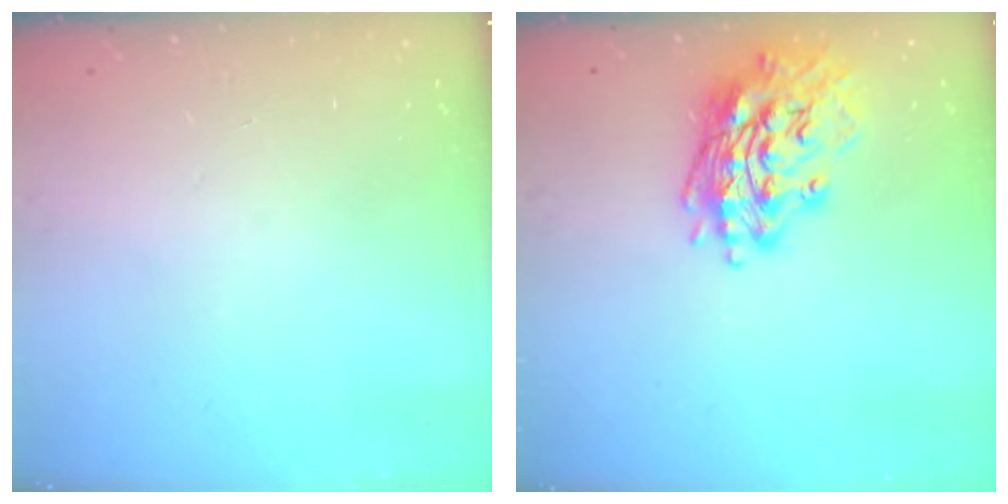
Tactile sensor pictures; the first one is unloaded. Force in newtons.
{"total": 17.1, "press": 16.9, "slide": 2.4}